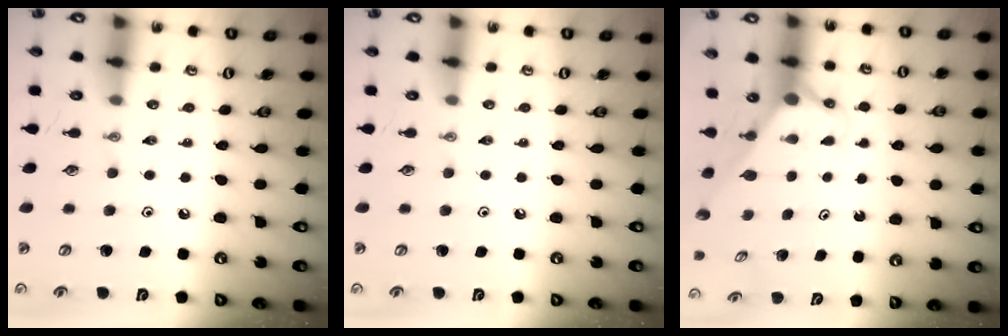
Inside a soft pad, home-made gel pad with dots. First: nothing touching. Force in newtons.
{"total": 0.0}
{"total": 2.7, "press": 2.7, "slide": 0.0}